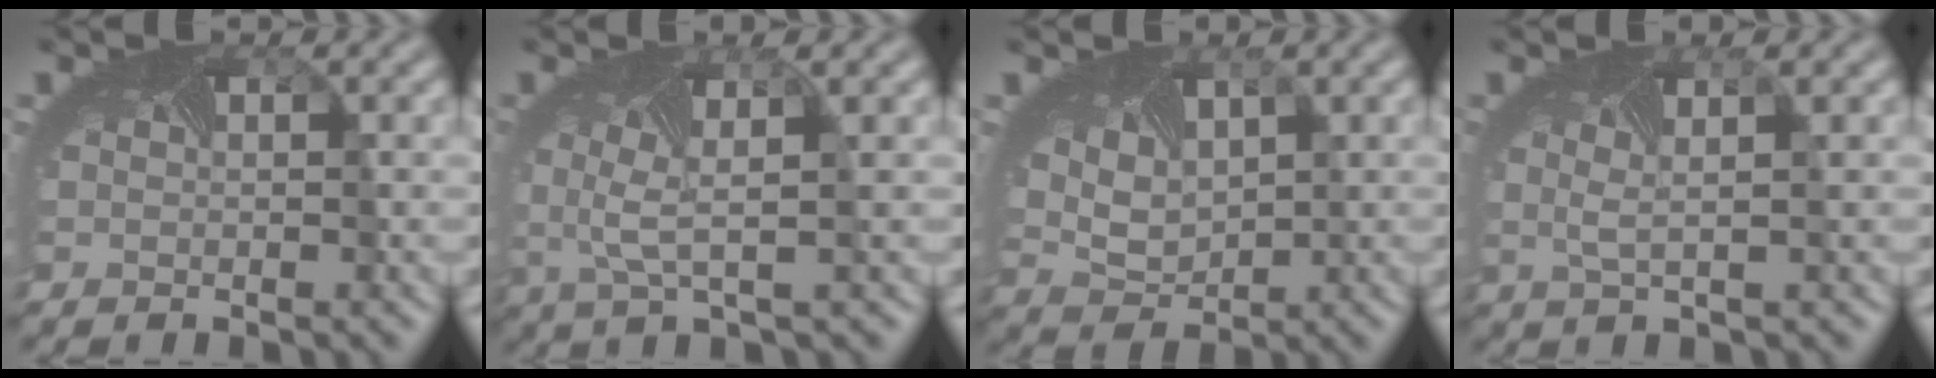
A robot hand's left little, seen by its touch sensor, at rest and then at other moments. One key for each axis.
{"total": 2.8, "fx": 0.5, "fy": 0.3, "fz": 2.8, "tx": -0.073, "ty": 0.000, "tz": 0.007}
{"total": 3.8, "fx": 1.9, "fy": 2.4, "fz": 2.2, "tx": -0.059, "ty": 0.006, "tz": 0.042}
{"total": 1.4, "fx": 0.4, "fy": -0.2, "fz": 1.3, "tx": -0.023, "ty": 0.003, "tz": 0.007}